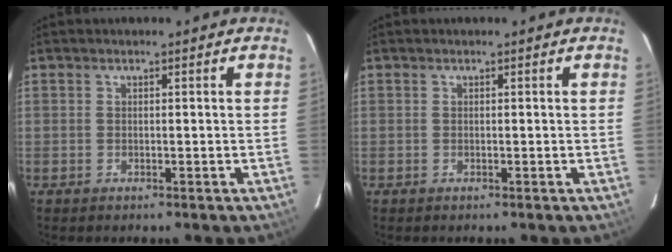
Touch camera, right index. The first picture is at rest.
{"total": 0.0}